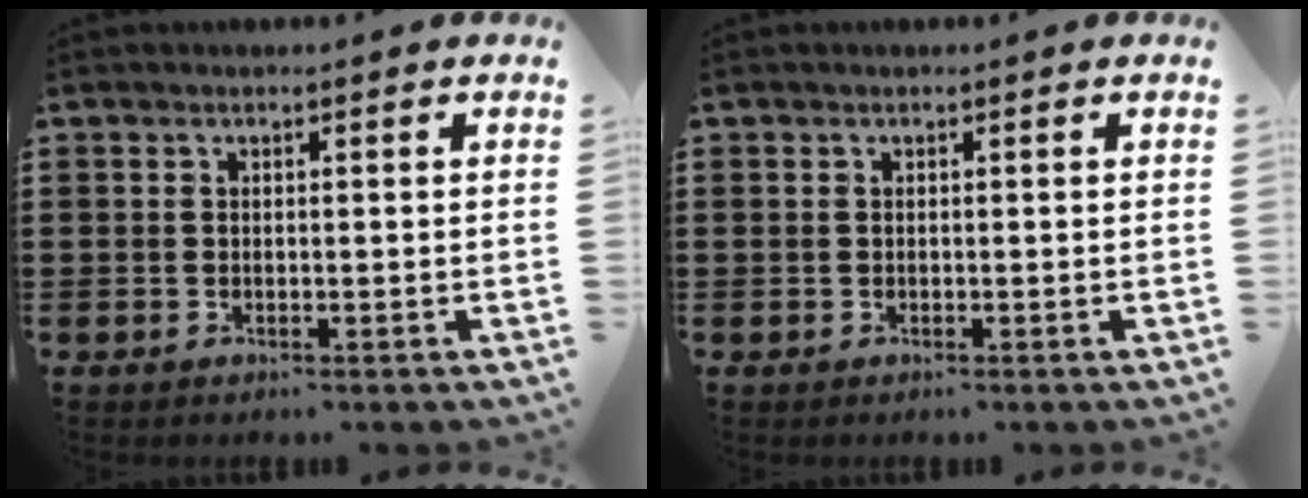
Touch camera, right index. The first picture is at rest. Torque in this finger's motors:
{"motor_torque": [1.75, 0.39, -0.01, -0.01]}